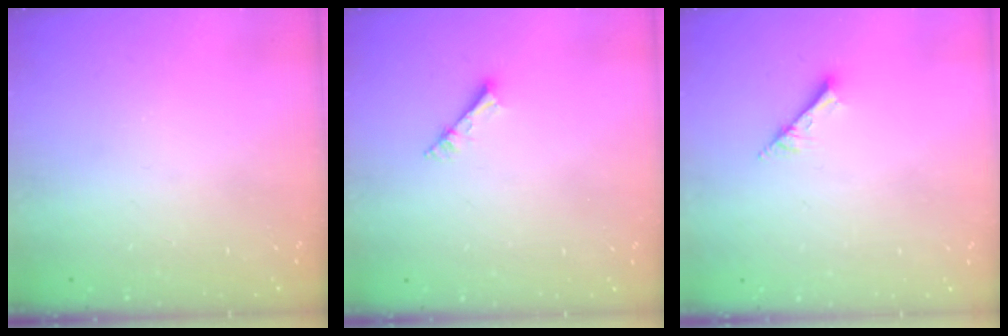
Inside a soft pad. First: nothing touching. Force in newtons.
{"total": 2.7, "press": 2.7, "slide": 0.3}
{"total": 1.7, "press": 1.6, "slide": 0.1}